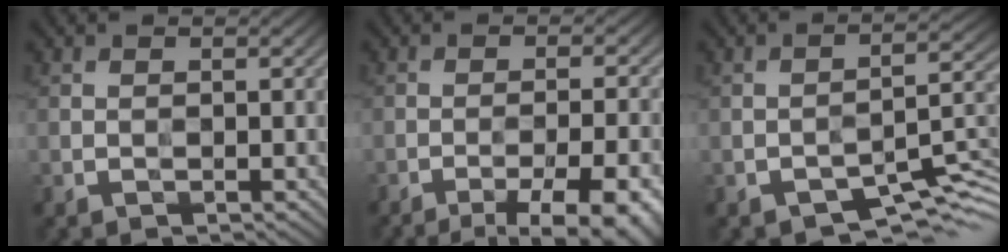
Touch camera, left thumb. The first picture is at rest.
{"total": 12.5, "force": [-8.5, 3.2, 8.5], "torque": [-0.109, 0.004, -0.095]}
{"total": 6.5, "force": [-4.4, 2.4, 4.1], "torque": [-0.049, -0.001, -0.072]}